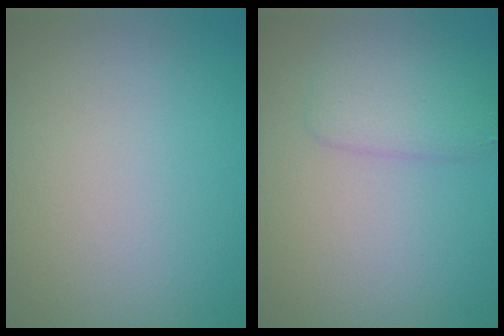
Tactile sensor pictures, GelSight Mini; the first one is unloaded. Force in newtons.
{"total": 2.8, "press": 2.8, "slide": 0.1}